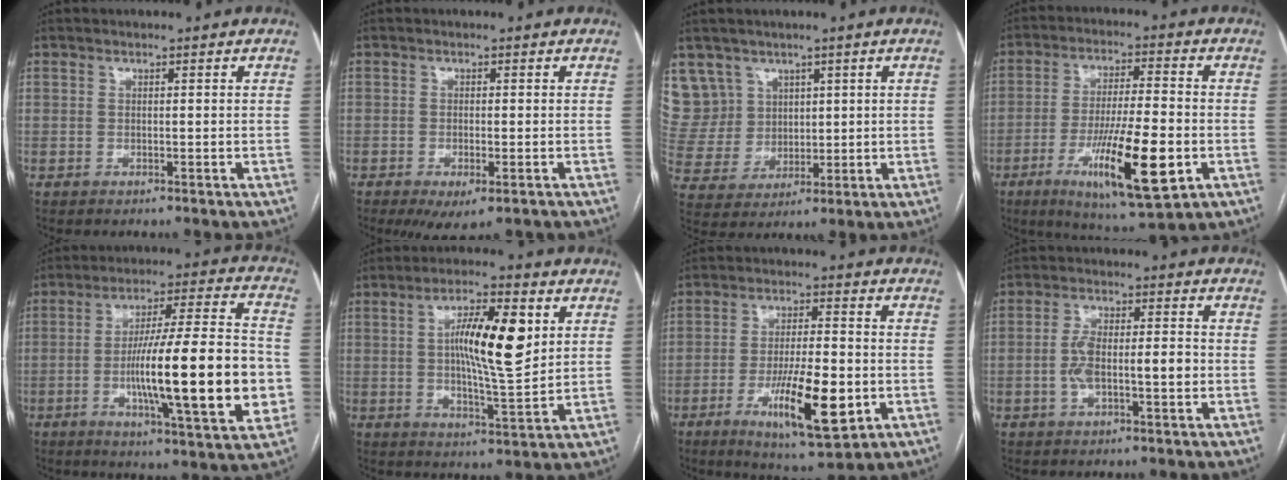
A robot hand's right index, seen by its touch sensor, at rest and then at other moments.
{"total": 5.0, "force": [-2.9, 1.5, 3.7], "torque": [-0.052, -0.011, -0.039]}
{"total": 9.2, "force": [5.5, 7.4, 0.1], "torque": [-0.010, 0.031, 0.124]}
{"total": 15.9, "force": [-5.4, 2.4, 14.8], "torque": [-0.261, -0.022, -0.082]}
{"total": 22.0, "force": [-3.8, 2.4, 21.5], "torque": [-0.317, 0.007, -0.052]}
{"total": 11.9, "force": [2.8, 2.2, 11.4], "torque": [-0.194, 0.005, 0.045]}
{"total": 13.3, "force": [-4.3, 2.9, 12.2], "torque": [-0.211, -0.016, -0.062]}
{"total": 7.3, "force": [-1.0, 2.5, 6.8], "torque": [-0.135, 0.021, -0.015]}